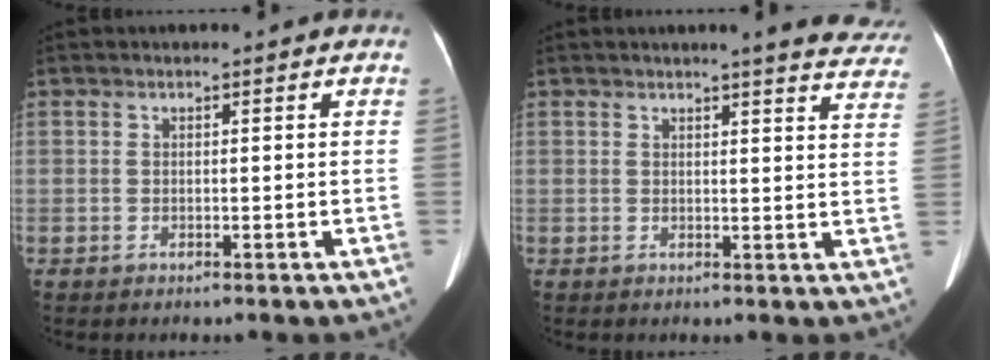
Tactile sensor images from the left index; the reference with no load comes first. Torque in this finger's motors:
{"motor_torque": [0.17, -0.32, 0.01, 0.03]}